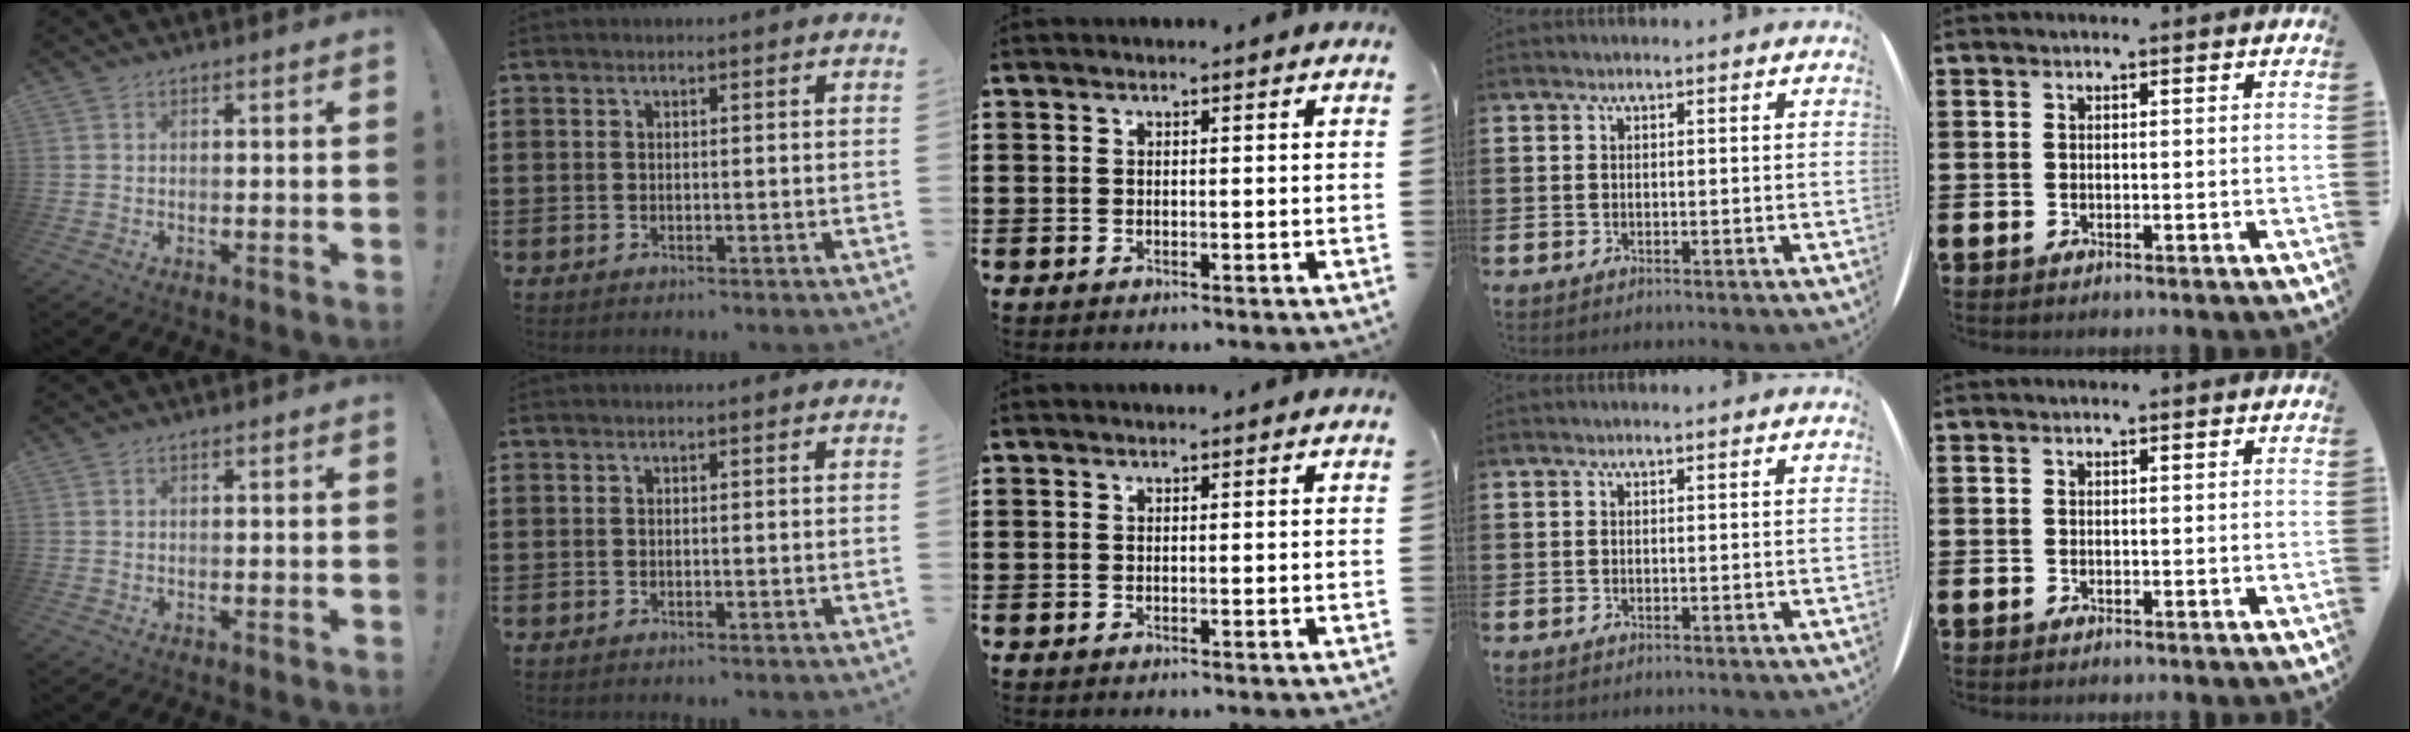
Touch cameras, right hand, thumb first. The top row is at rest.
{}